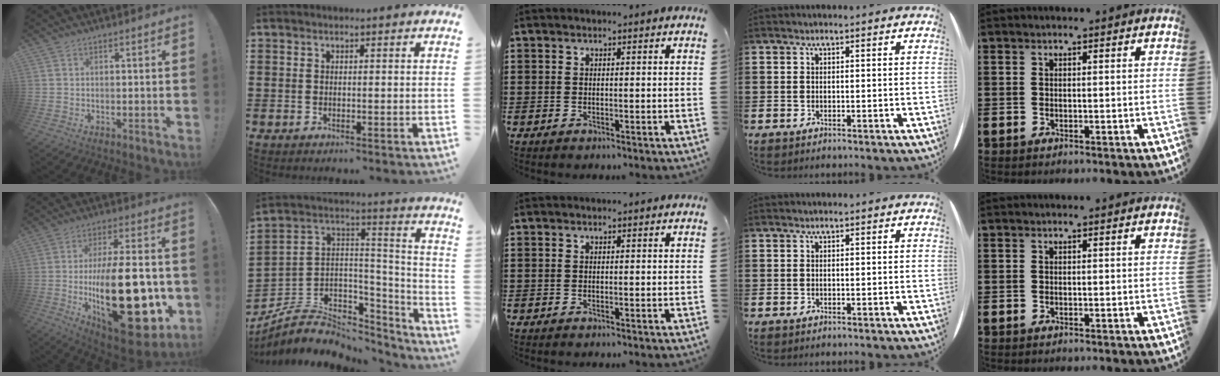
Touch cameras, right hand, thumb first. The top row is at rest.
{"thumb": {"total": 33.8, "force": [-5.2, 14.4, 30.1], "torque": [-0.487, 0.021, -0.059]}, "index": {"total": 7.2, "force": [-4.1, 5.5, 2.2], "torque": [-0.057, 0.004, -0.070]}}